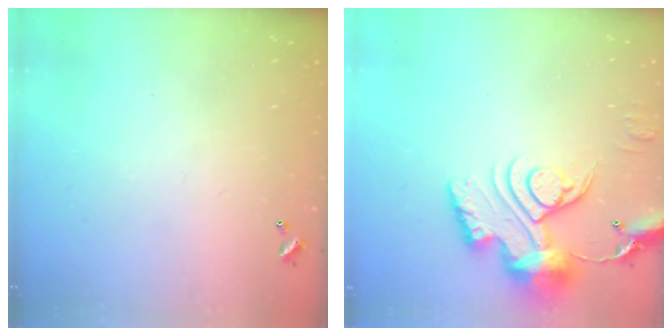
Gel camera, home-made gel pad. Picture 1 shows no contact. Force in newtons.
{"total": 15.5, "press": 15.4, "slide": 1.7}